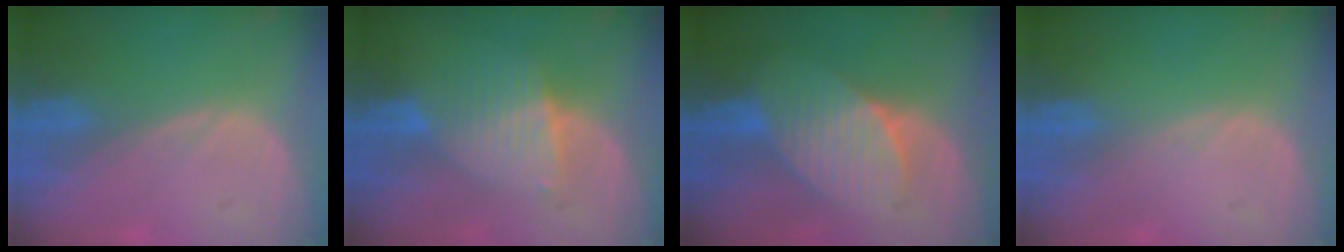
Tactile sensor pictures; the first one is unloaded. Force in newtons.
{"total": 6.6, "press": 5.9, "slide": 2.9}
{"total": 7.3, "press": 7.2, "slide": 1.3}
{"total": 0.0}